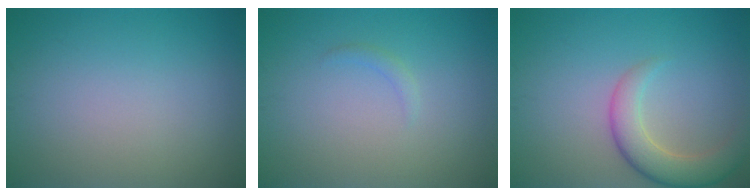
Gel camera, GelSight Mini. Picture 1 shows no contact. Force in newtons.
{"total": 0.7, "press": 0.7, "slide": 0.1}
{"total": 4.4, "press": 4.4, "slide": 0.4}